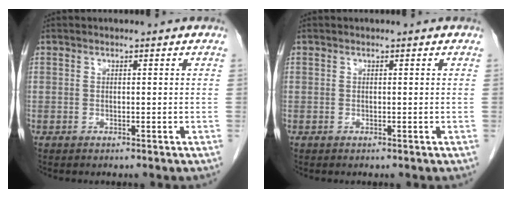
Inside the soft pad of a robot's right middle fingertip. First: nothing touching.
{"total": 0.0}